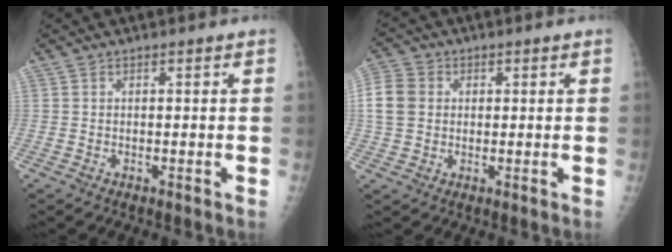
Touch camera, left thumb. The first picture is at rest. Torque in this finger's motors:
{"motor_torque": [0.08, 0.22, 0.38, -0.30, 0.07]}